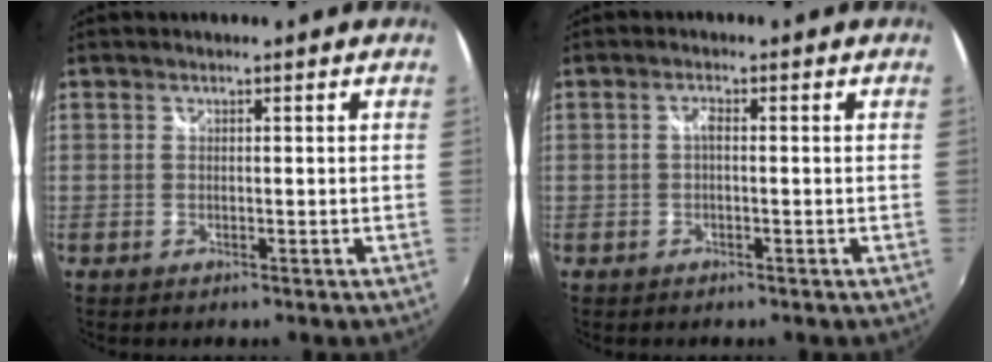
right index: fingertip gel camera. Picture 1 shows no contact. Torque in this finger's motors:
{"motor_torque": [0.34, -0.08, 0.10, 0.04]}